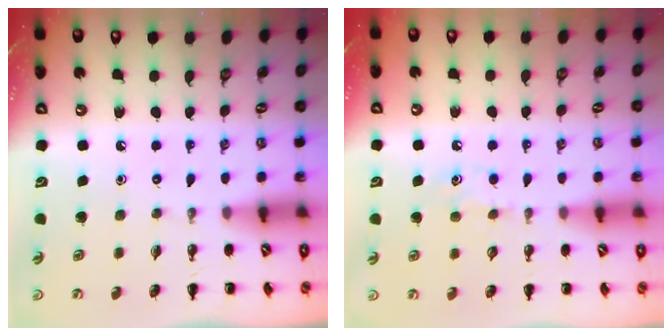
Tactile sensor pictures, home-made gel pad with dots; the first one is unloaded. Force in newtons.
{"total": 5.0, "press": 4.7, "slide": 1.7}